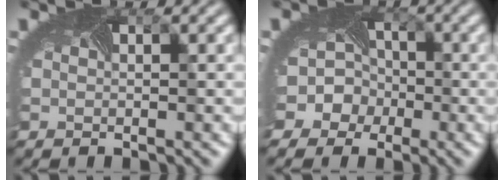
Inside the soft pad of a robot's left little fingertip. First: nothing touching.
{"total": 7.6, "force": [-2.6, 6.8, 2.2], "torque": [-0.033, 0.003, -0.071]}